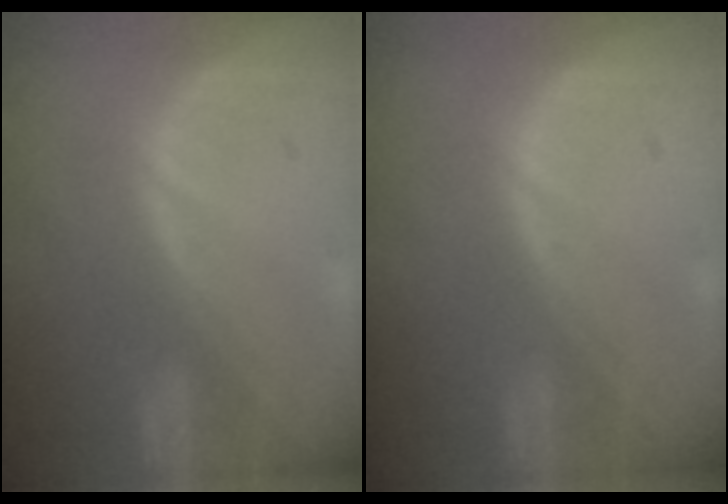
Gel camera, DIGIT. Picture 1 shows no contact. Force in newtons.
{"total": 0.0}